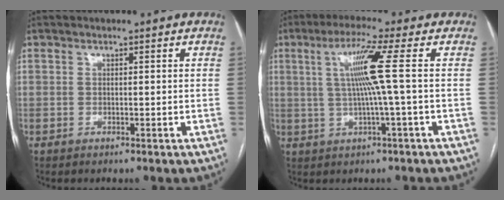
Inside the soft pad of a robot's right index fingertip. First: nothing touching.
{"total": 7.4, "force": [1.0, -1.8, 7.1], "torque": [-0.133, 0.006, 0.026]}